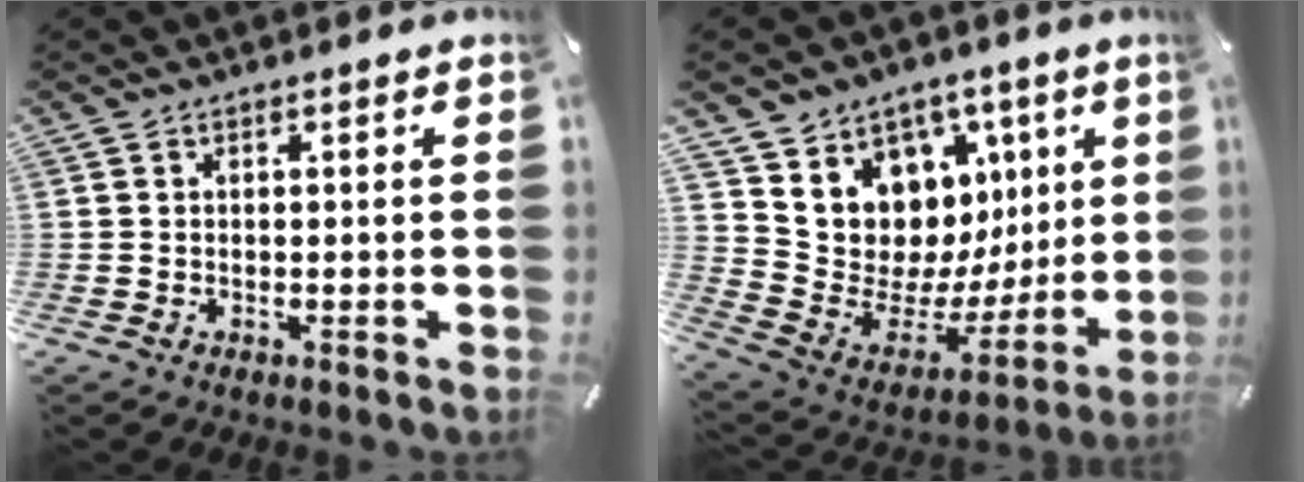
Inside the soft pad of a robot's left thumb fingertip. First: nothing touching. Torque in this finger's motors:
{"motor_torque": [2.55, 2.46, 1.40, -1.36, 0.41]}